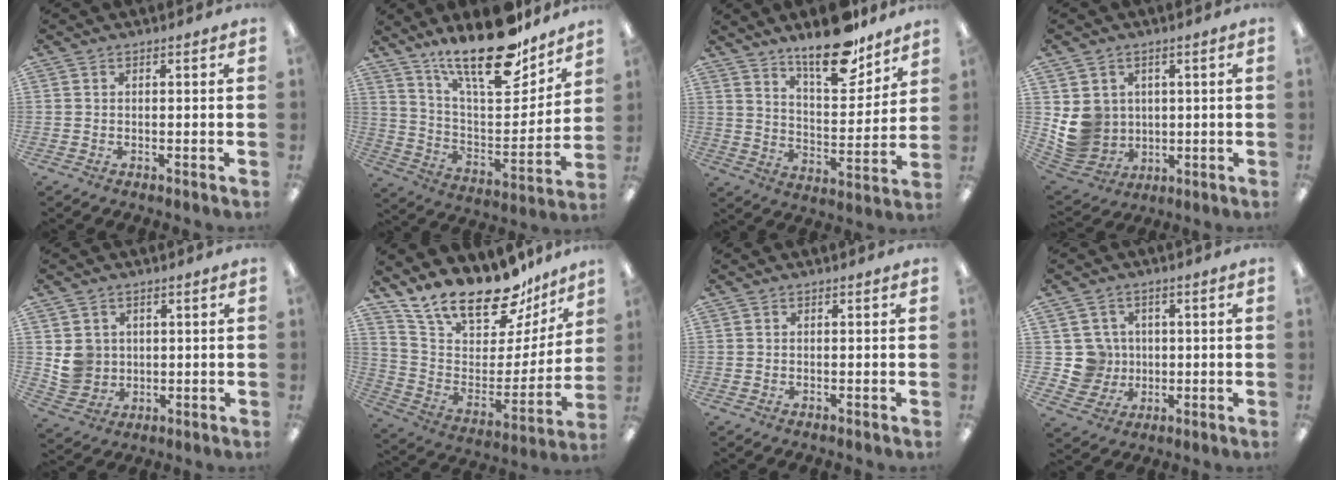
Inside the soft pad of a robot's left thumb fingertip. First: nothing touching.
{"total": 23.0, "force": [17.4, 7.3, 13.1], "torque": [-0.216, -0.113, 0.297]}
{"total": 16.7, "force": [13.1, 5.8, 8.5], "torque": [-0.126, -0.085, 0.225]}
{"total": 8.9, "force": [1.3, 8.6, 1.9], "torque": [-0.058, -0.011, 0.036]}
{"total": 6.3, "force": [1.7, 6.0, 1.1], "torque": [-0.016, 0.003, 0.037]}
{"total": 21.6, "force": [17.8, 8.0, 9.4], "torque": [-0.155, -0.131, 0.311]}
{"total": 0.0}
{"total": 7.9, "force": [1.1, 7.8, 0.8], "torque": [-0.029, 0.004, 0.031]}